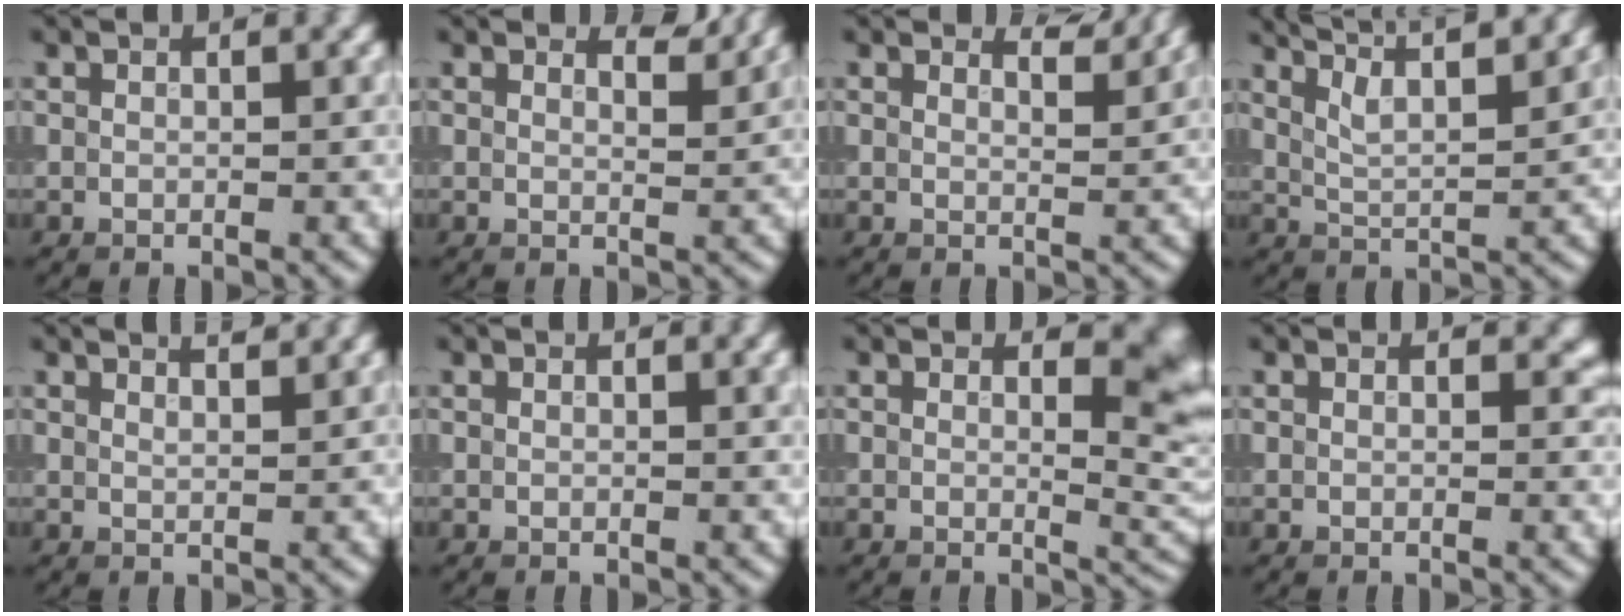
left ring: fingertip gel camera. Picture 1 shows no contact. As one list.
[{"total": 2.0, "force": [1.9, 0.2, 0.7], "torque": [-0.010, -0.005, 0.019]}, {"total": 2.2, "force": [2.1, 0.3, 0.7], "torque": [-0.007, -0.006, 0.020]}, {"total": 10.0, "force": [7.5, 3.1, 5.9], "torque": [-0.085, 0.031, 0.084]}, {"total": 3.6, "force": [2.8, 1.3, 1.8], "torque": [0.003, 0.024, 0.004]}, {"total": 1.4, "force": [0.8, 0.5, 1.0], "torque": [-0.005, 0.003, 0.007]}, {"total": 4.7, "force": [1.4, 1.8, 4.1], "torque": [-0.033, -0.008, 0.019]}, {"total": 0.9, "force": [0.5, 0.5, 0.5], "torque": [-0.002, -0.006, 0.008]}]